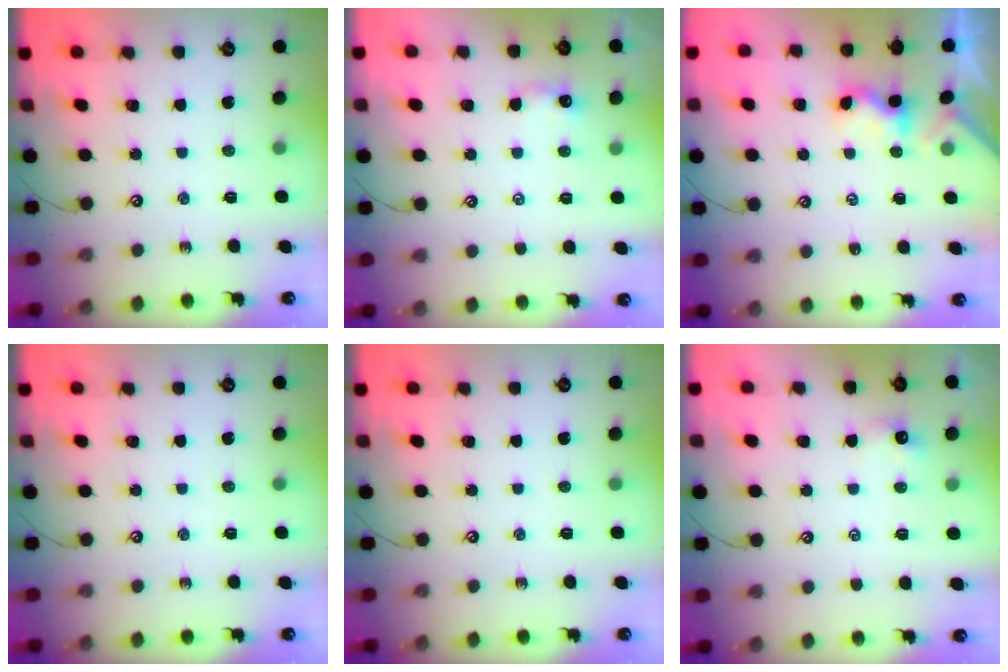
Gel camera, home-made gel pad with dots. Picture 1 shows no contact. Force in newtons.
{"total": 2.3, "press": 2.2, "slide": 0.3}
{"total": 1.7, "press": 1.6, "slide": 0.5}
{"total": 0.0}
{"total": 0.0}
{"total": 0.0}